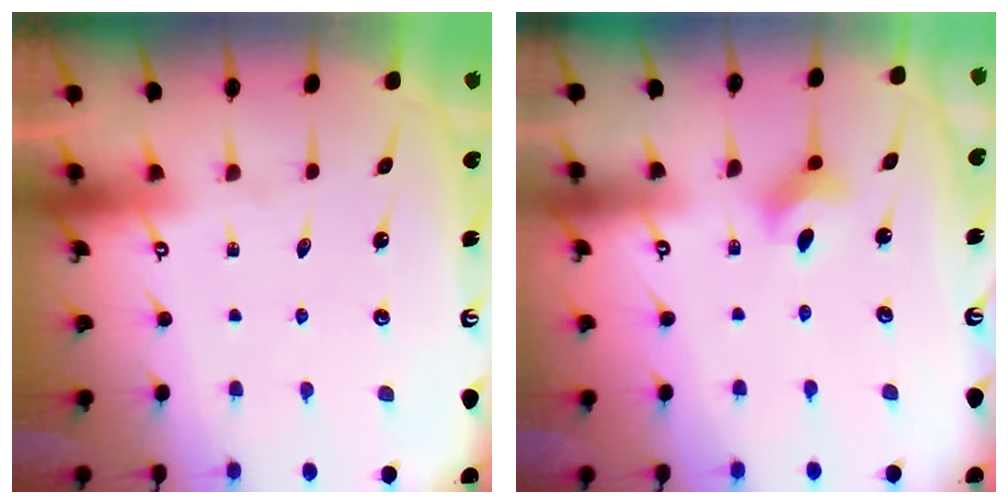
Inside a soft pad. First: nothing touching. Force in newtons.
{"total": 5.2, "press": 5.1, "slide": 0.7}